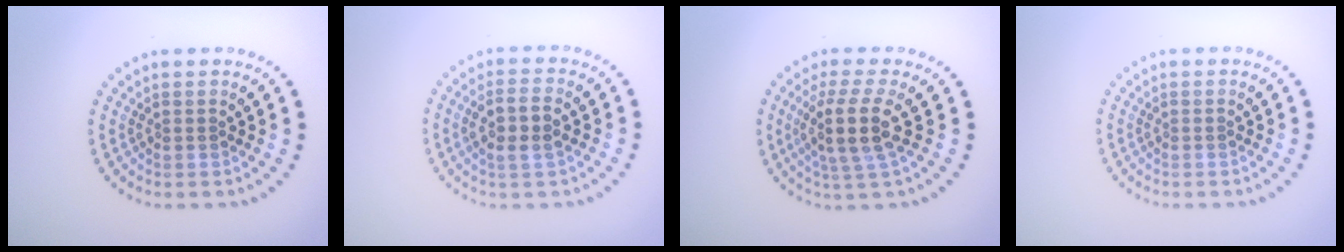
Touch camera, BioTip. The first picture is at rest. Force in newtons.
{"total": 2.9, "press": 2.8, "slide": 0.9}
{"total": 4.1, "press": 3.3, "slide": 2.4}
{"total": 0.0}